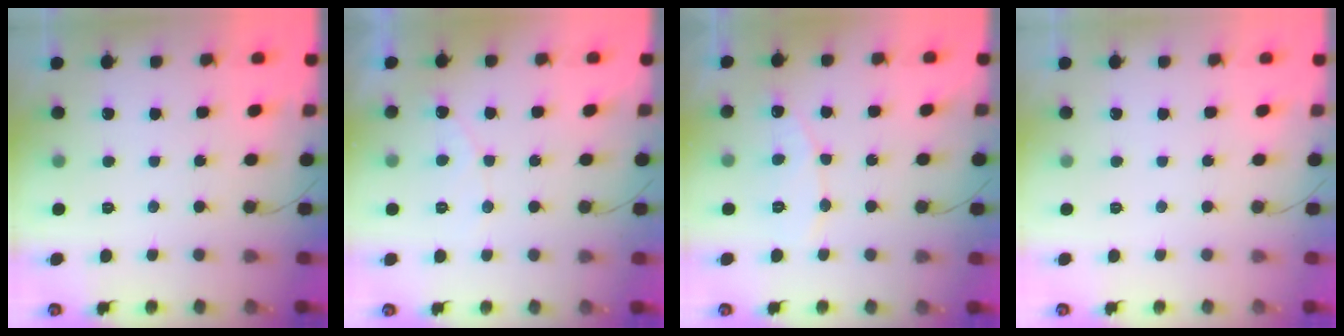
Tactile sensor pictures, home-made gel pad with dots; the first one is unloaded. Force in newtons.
{"total": 3.4, "press": 3.4, "slide": 0.1}
{"total": 6.5, "press": 6.5, "slide": 0.5}
{"total": 0.0}